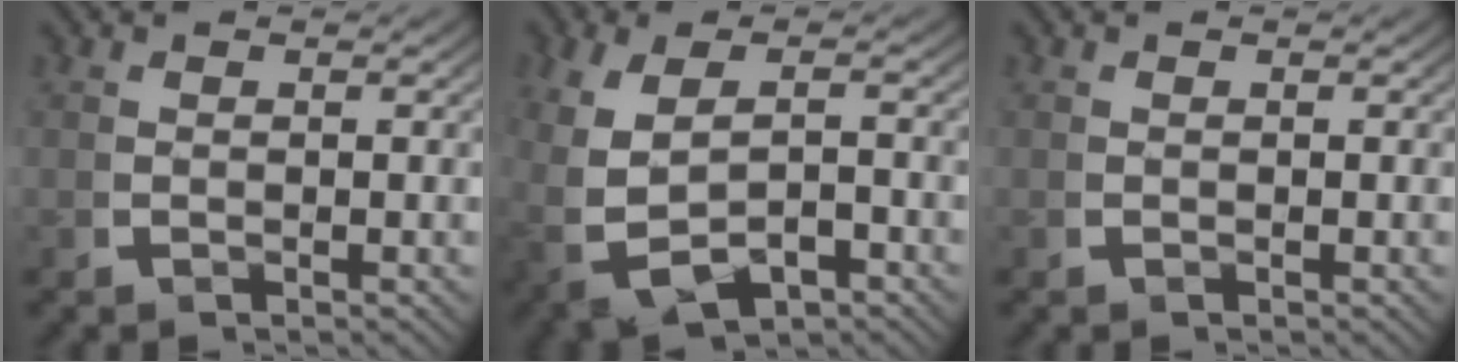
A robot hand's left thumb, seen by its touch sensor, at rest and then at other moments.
{"total": 6.7, "force": [-2.5, 4.1, 4.7], "torque": [-0.113, -0.028, -0.017]}
{"total": 0.0}